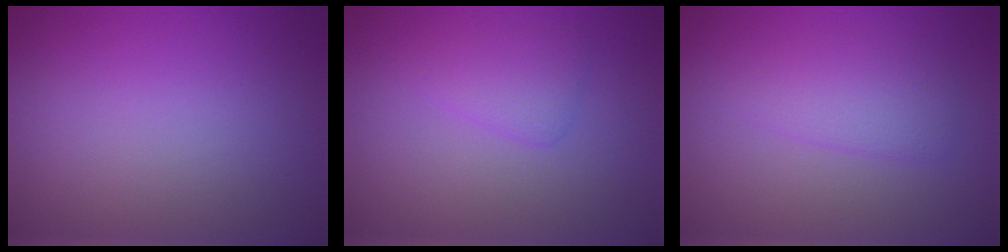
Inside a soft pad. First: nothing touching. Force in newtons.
{"total": 1.8, "press": 1.8, "slide": 0.1}
{"total": 2.1, "press": 2.1, "slide": 0.2}